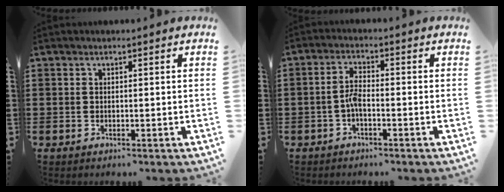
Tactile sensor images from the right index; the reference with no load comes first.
{"total": 3.1, "force": [-1.1, 0.9, 2.8], "torque": [-0.060, 0.002, -0.023]}